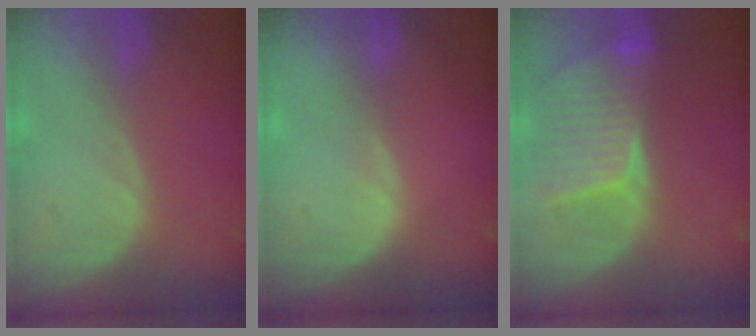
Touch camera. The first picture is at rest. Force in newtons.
{"total": 0.8, "press": 0.5, "slide": 0.7}
{"total": 8.5, "press": 7.7, "slide": 3.6}